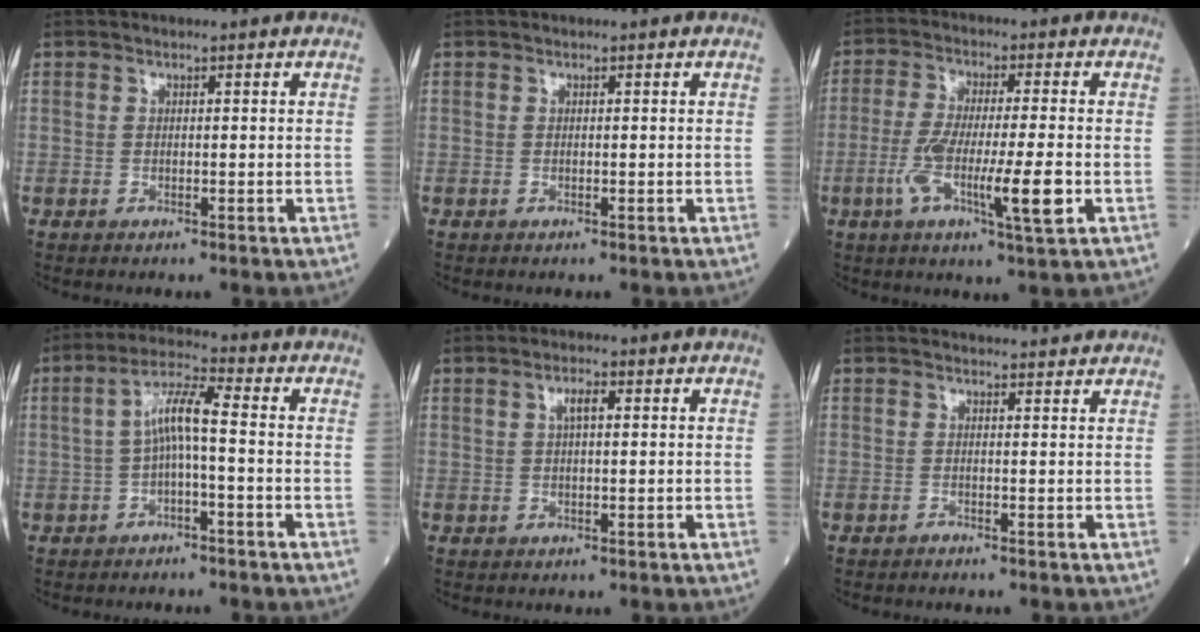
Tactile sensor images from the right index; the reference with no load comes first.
{"total": 0.0}
{"total": 10.5, "force": [-2.8, 0.7, 10.1], "torque": [-0.187, -0.012, -0.052]}
{"total": 6.1, "force": [-0.3, 0.6, 6.1], "torque": [-0.117, 0.022, -0.006]}
{"total": 2.4, "force": [0.8, 0.5, 2.2], "torque": [-0.047, 0.003, 0.015]}
{"total": 3.1, "force": [3.0, 0.5, 0.8], "torque": [-0.024, 0.027, 0.027]}